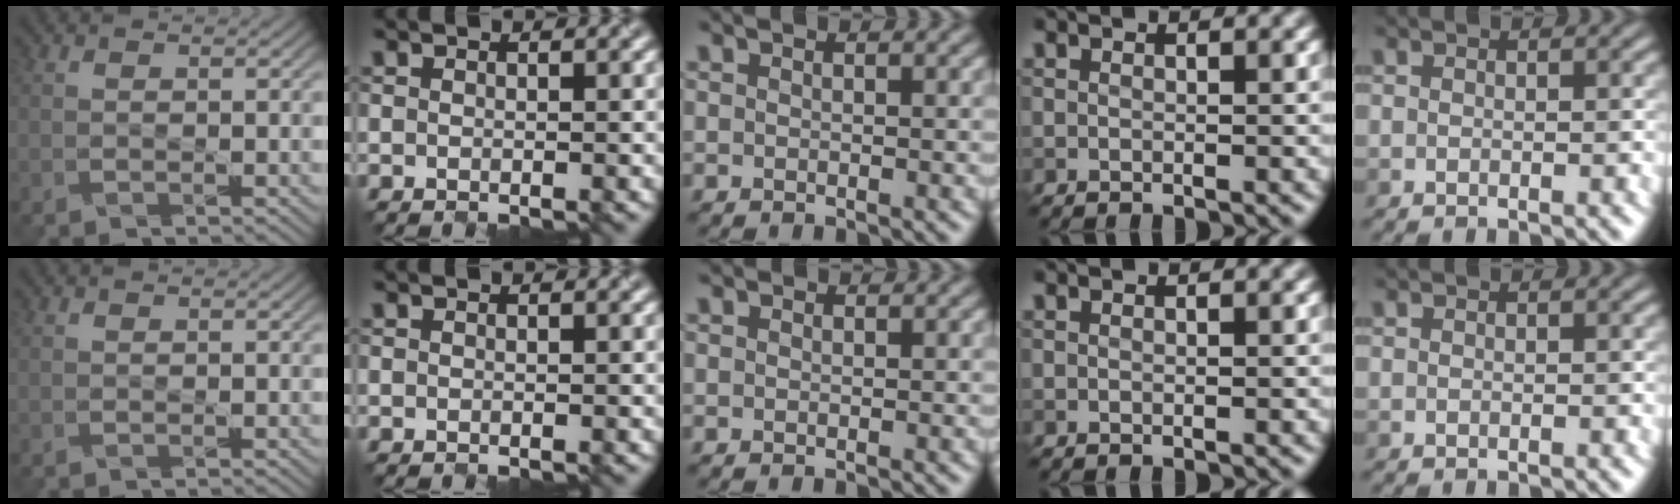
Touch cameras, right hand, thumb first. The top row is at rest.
{"middle": {"total": 0.9, "force": [0.9, 0.1, 0.0], "torque": [-0.007, -0.004, 0.005]}}